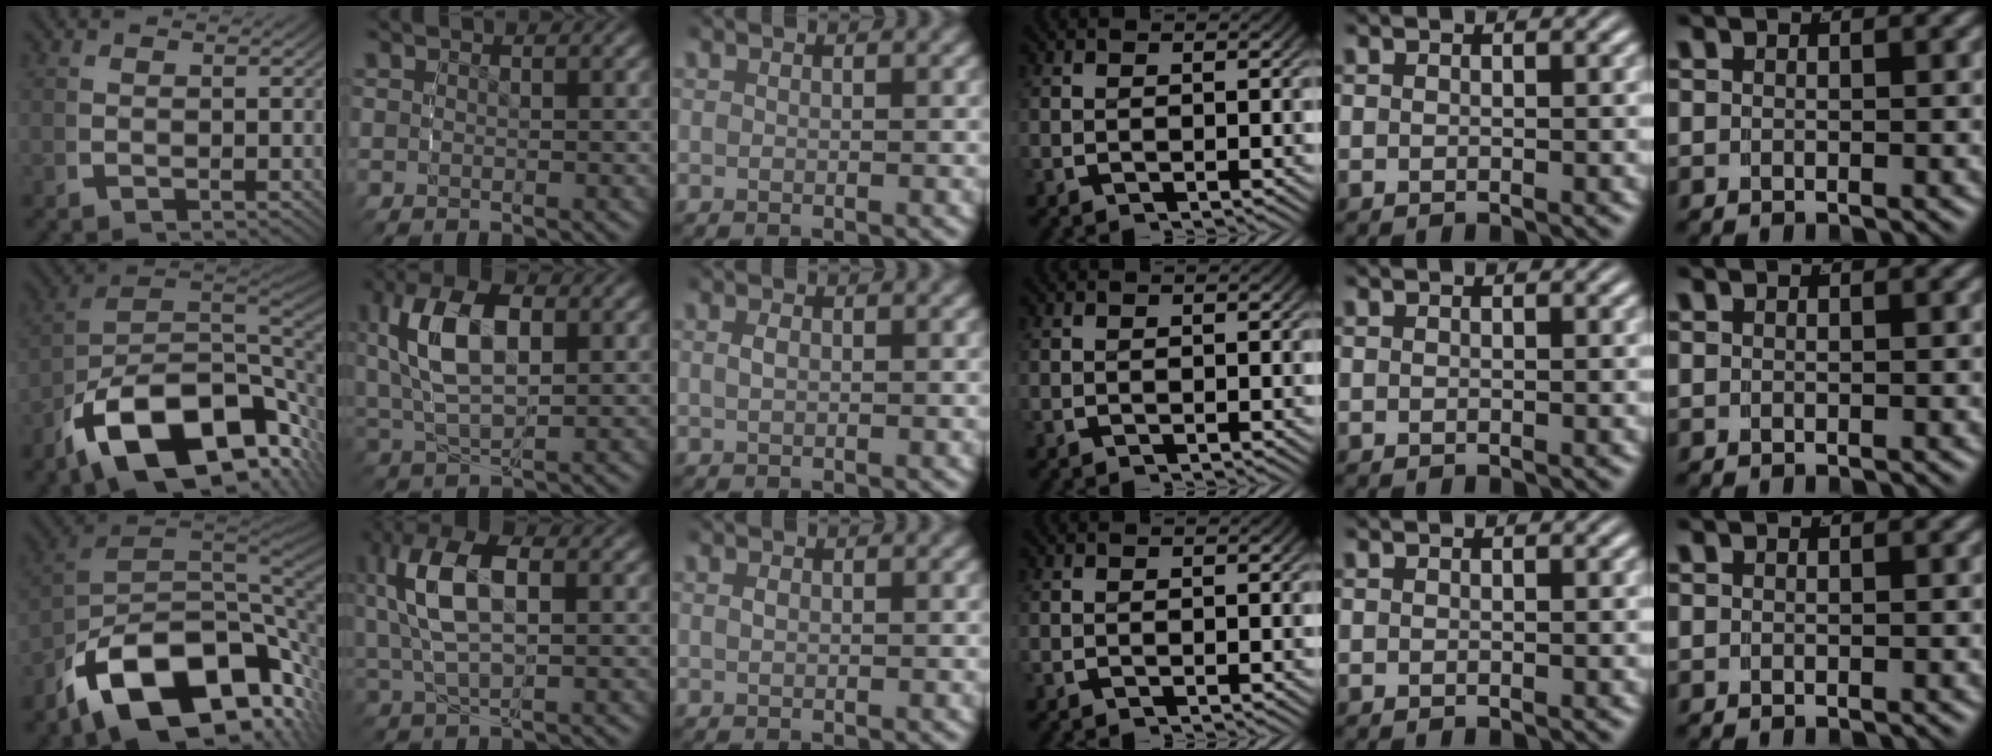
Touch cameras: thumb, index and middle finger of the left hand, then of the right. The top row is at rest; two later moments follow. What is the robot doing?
{"motion": "grasp_and_lifting", "object": "bowl"}